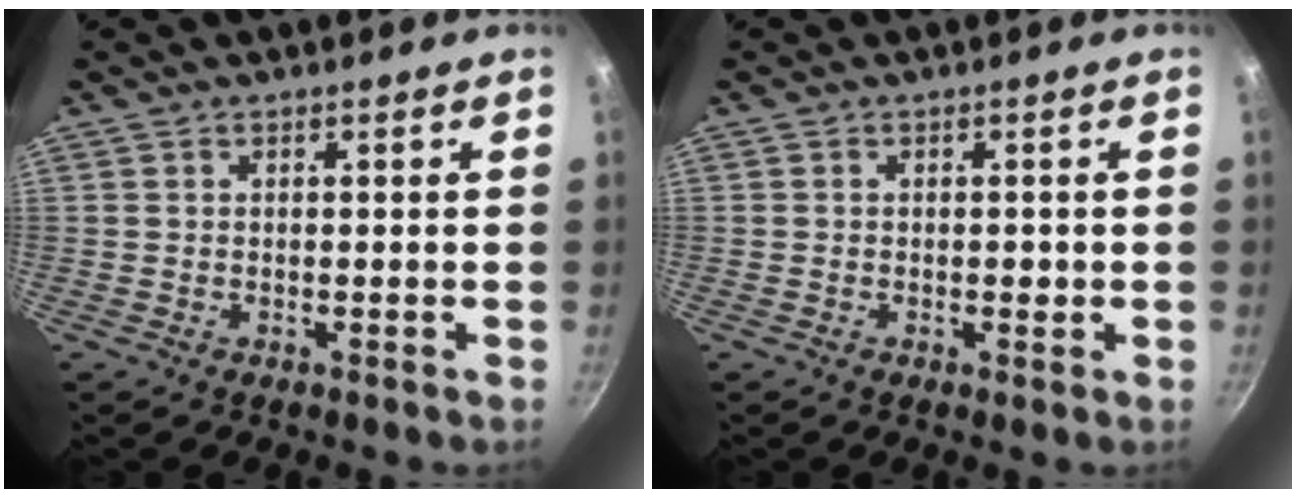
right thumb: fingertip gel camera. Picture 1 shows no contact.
{"total": 1.4, "force": [-0.2, 0.8, 1.2], "torque": [-0.012, 0.002, -0.005]}